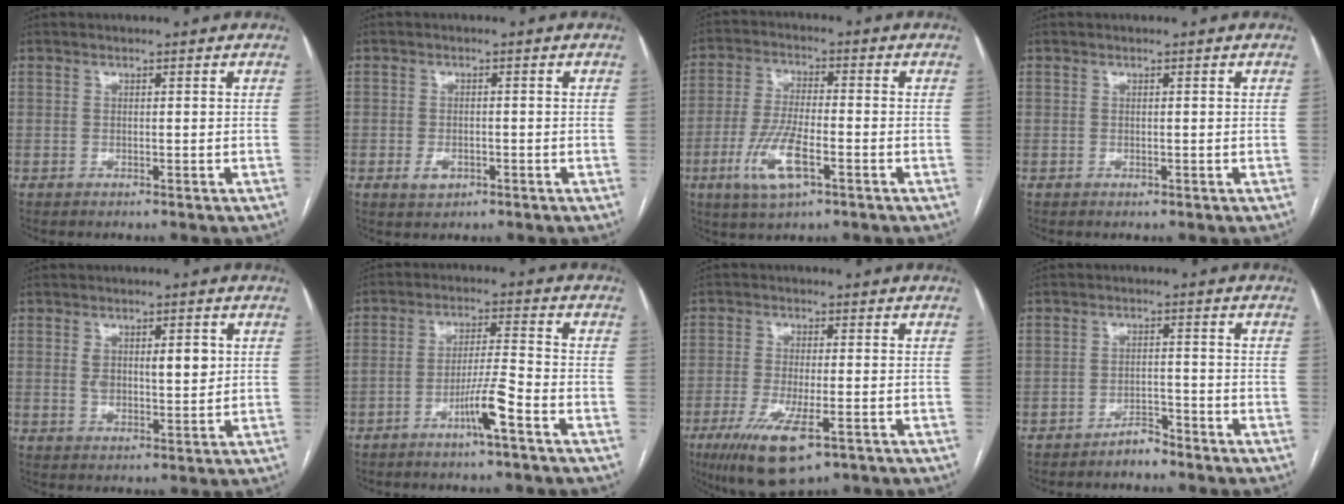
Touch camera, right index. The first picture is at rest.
{"total": 2.5, "force": [-1.1, 1.7, 1.5], "torque": [-0.026, 0.002, -0.012]}
{"total": 9.3, "force": [-3.9, 2.3, 8.1], "torque": [-0.171, -0.008, -0.070]}
{"total": 0.0}
{"total": 6.5, "force": [1.4, 2.8, 5.7], "torque": [-0.093, 0.005, 0.030]}
{"total": 6.7, "force": [-3.6, -0.3, 5.6], "torque": [-0.103, 0.002, -0.067]}
{"total": 10.5, "force": [-5.5, 2.6, 8.6], "torque": [-0.158, -0.027, -0.088]}
{"total": 2.9, "force": [-2.6, 0.9, 0.9], "torque": [-0.013, 0.003, -0.044]}